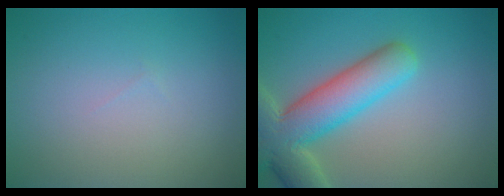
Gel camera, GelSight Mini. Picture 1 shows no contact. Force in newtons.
{"total": 8.2, "press": 8.2, "slide": 0.7}